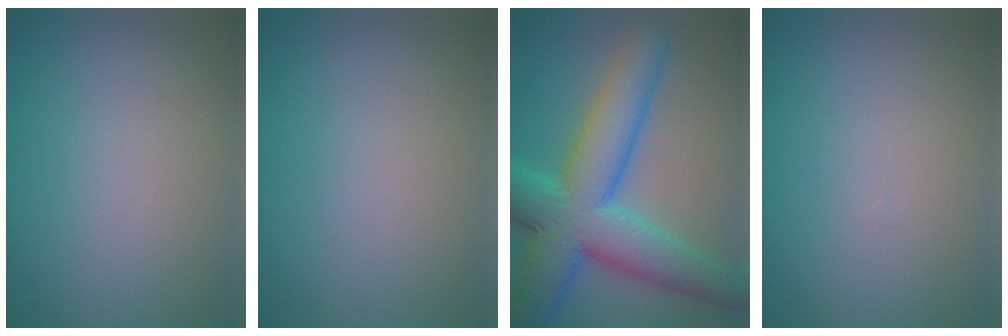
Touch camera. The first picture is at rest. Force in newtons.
{"total": 0.0}
{"total": 11.3, "press": 11.3, "slide": 0.1}
{"total": 0.0}